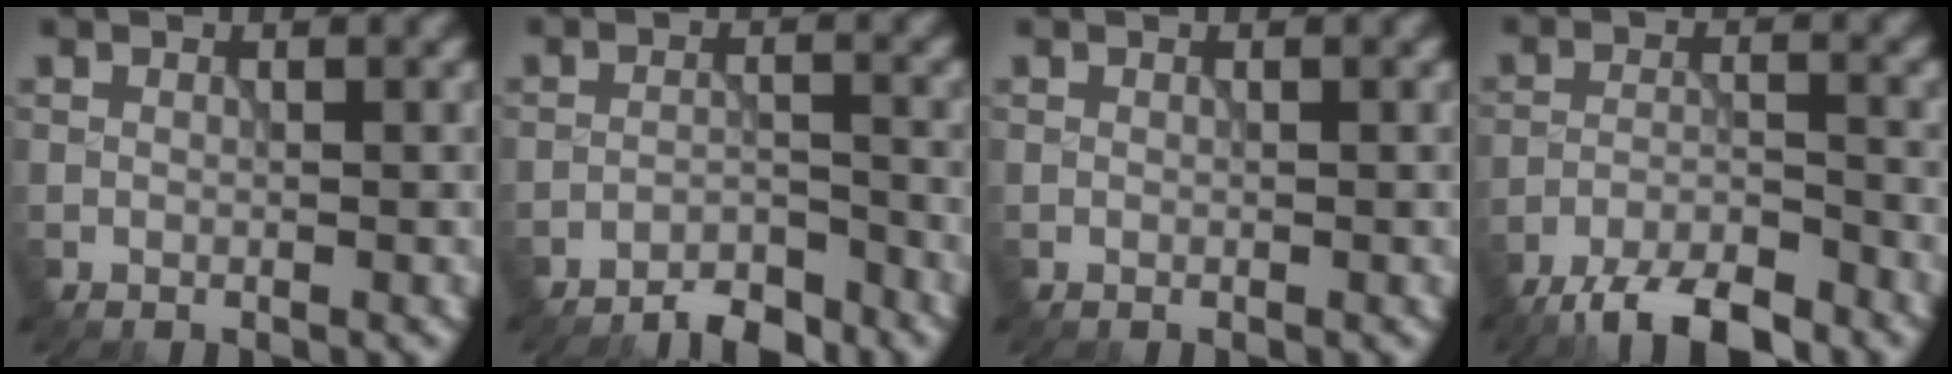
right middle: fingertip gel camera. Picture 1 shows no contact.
{"total": 3.6, "force": [-3.4, 0.6, 1.1], "torque": [-0.012, 0.004, -0.060]}
{"total": 0.0}
{"total": 6.5, "force": [-5.4, 1.3, 3.3], "torque": [-0.056, -0.005, -0.102]}